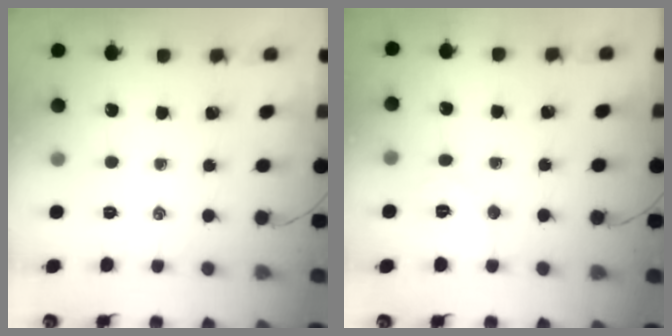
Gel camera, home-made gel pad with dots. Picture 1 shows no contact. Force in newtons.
{"total": 6.5, "press": 6.4, "slide": 1.2}